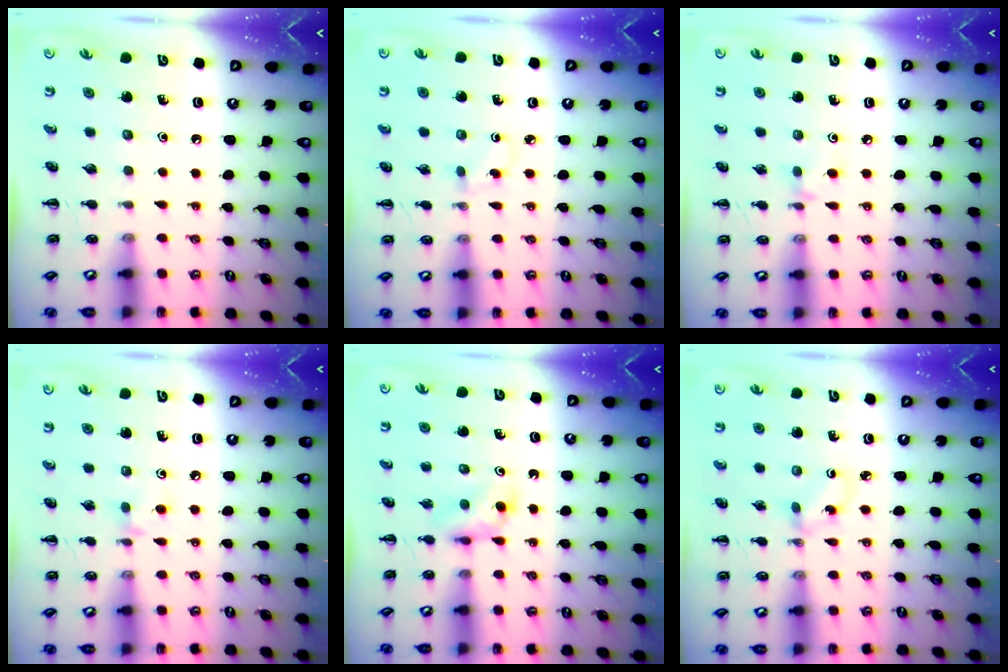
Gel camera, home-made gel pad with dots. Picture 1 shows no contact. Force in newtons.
{"total": 1.9, "press": 1.7, "slide": 0.9}
{"total": 3.0, "press": 2.7, "slide": 1.2}
{"total": 3.5, "press": 3.2, "slide": 1.4}
{"total": 3.5, "press": 3.2, "slide": 1.4}
{"total": 1.3, "press": 1.0, "slide": 0.7}